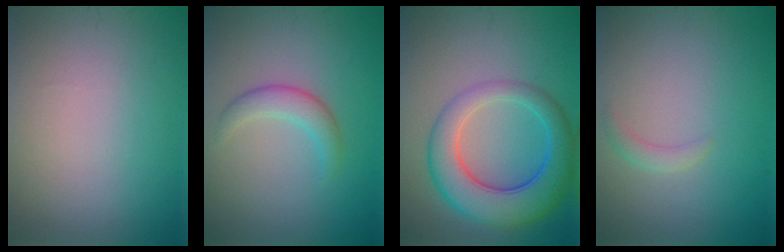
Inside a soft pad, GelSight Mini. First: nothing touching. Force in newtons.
{"total": 2.2, "press": 2.2, "slide": 0.2}
{"total": 7.5, "press": 7.5, "slide": 0.2}
{"total": 1.1, "press": 1.1, "slide": 0.0}